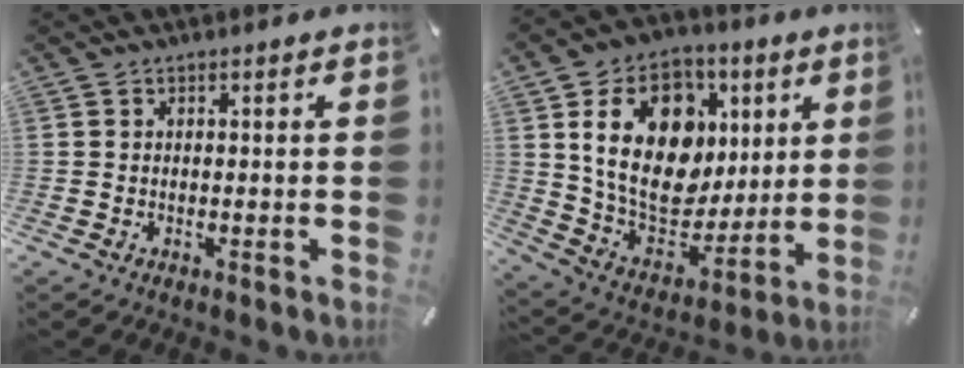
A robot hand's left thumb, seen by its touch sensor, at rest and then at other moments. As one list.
[{"total": 22.5, "force": [6.1, 16.4, 14.2], "torque": [-0.251, -0.025, 0.108]}]